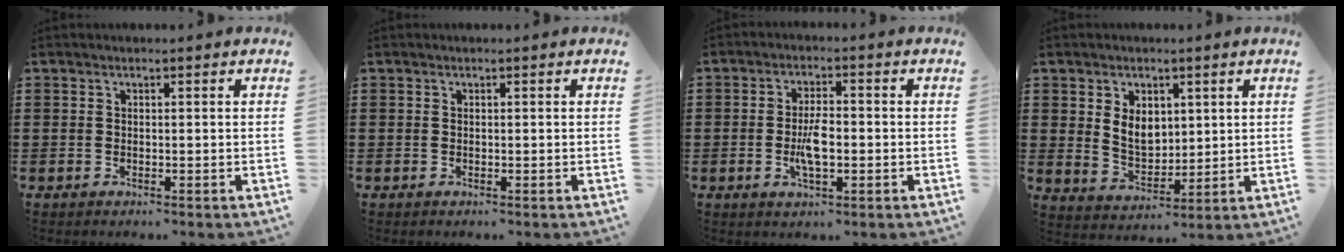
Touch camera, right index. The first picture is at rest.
{"total": 0.0}
{"total": 4.9, "force": [-0.9, 1.9, 4.5], "torque": [-0.099, -0.001, -0.022]}
{"total": 5.5, "force": [1.8, 4.0, 3.3], "torque": [-0.060, 0.005, 0.029]}